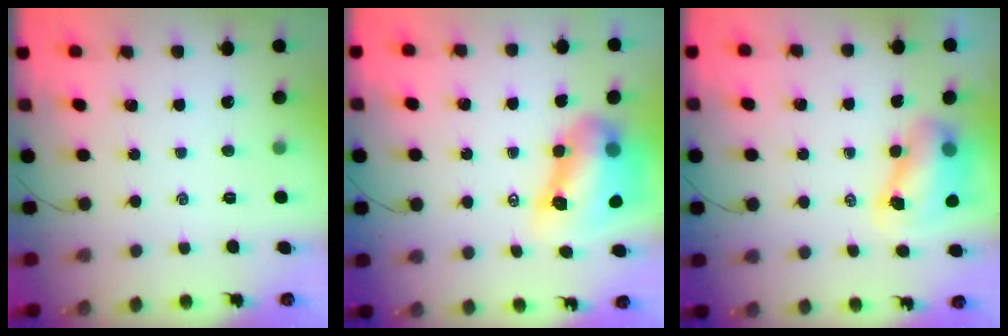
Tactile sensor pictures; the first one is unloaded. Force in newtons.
{"total": 11.9, "press": 11.4, "slide": 3.4}
{"total": 7.9, "press": 7.7, "slide": 1.6}